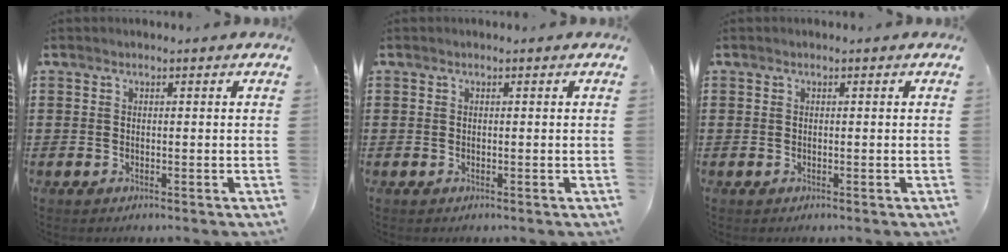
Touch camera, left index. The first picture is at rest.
{"total": 0.0}
{"total": 0.0}